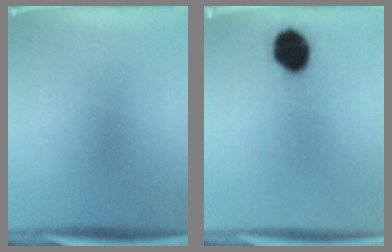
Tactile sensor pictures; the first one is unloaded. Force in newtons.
{"total": 8.8}